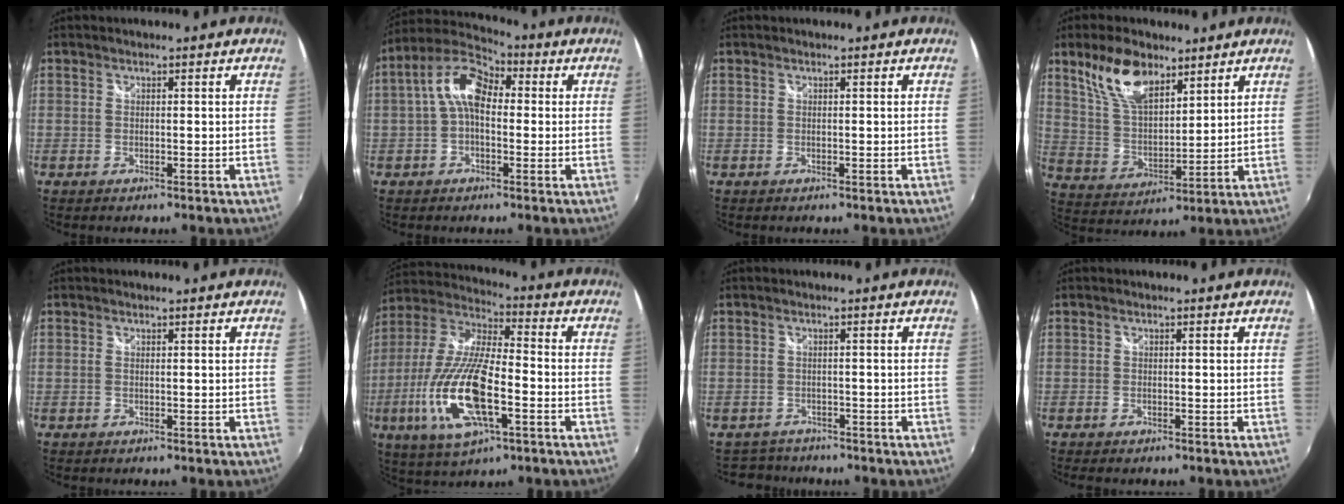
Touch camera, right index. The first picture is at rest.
{"total": 9.6, "force": [0.6, 5.6, 7.7], "torque": [-0.154, 0.032, 0.004]}
{"total": 0.0}
{"total": 12.2, "force": [7.8, 5.7, 7.4], "torque": [-0.142, 0.017, 0.158]}
{"total": 0.0}
{"total": 19.8, "force": [-6.4, 6.3, 17.7], "torque": [-0.368, -0.024, -0.122]}
{"total": 3.6, "force": [-3.1, 1.9, -0.1], "torque": [-0.012, 0.001, -0.052]}
{"total": 1.2, "force": [-1.0, 0.6, 0.5], "torque": [-0.012, -0.004, -0.018]}